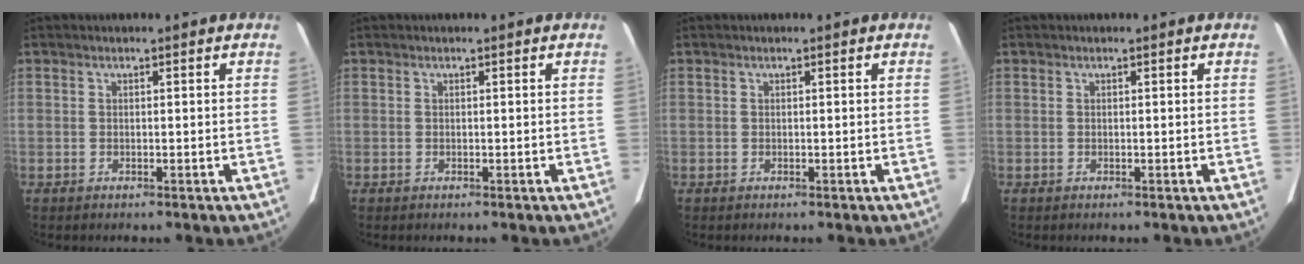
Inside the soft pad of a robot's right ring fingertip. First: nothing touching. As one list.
[{"total": 0.0}, {"total": 0.0}, {"total": 0.0}]